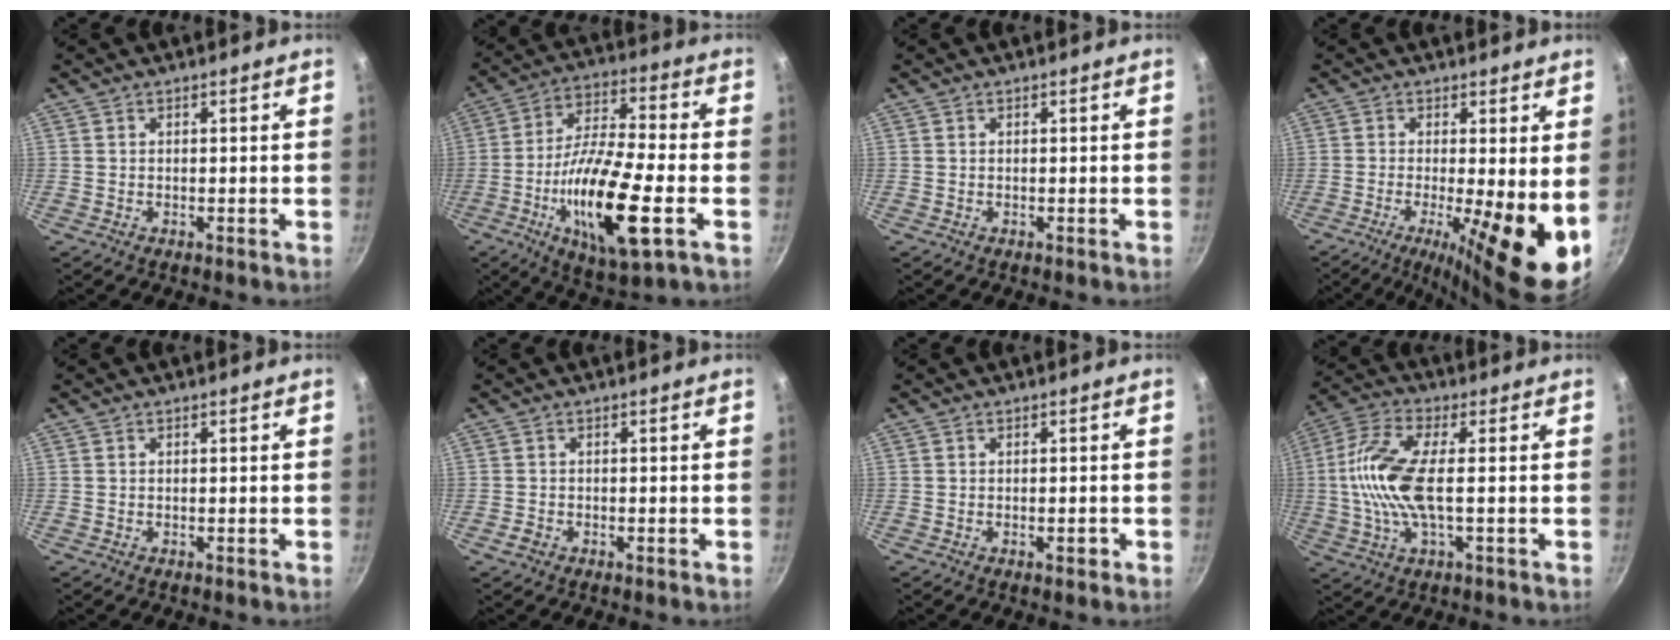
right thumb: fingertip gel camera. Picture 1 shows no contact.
{"total": 19.5, "force": [-5.7, 5.4, 17.9], "torque": [-0.330, 0.018, -0.110]}
{"total": 0.0}
{"total": 12.8, "force": [-2.2, 2.7, 12.4], "torque": [-0.179, -0.019, -0.034]}
{"total": 0.0}
{"total": 1.4, "force": [-0.8, 0.9, 0.6], "torque": [-0.015, 0.005, -0.016]}
{"total": 1.4, "force": [-0.6, 0.7, 1.1], "torque": [-0.014, 0.004, -0.010]}
{"total": 13.0, "force": [-0.1, 4.6, 12.1], "torque": [-0.262, 0.013, -0.014]}